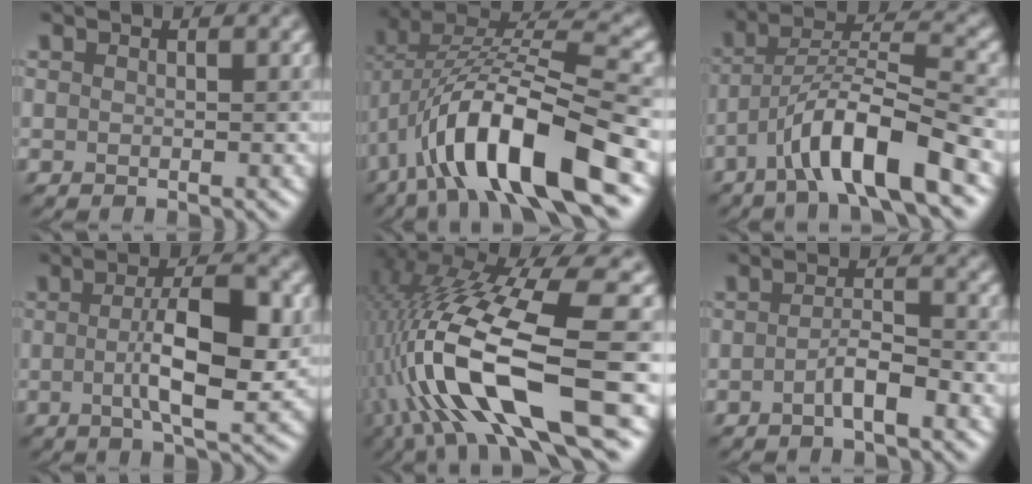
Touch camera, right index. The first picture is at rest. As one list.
[{"total": 12.9, "force": [-5.0, 4.3, 11.1], "torque": [-0.195, 0.009, -0.089]}, {"total": 8.3, "force": [-4.5, 1.7, 6.9], "torque": [-0.118, 0.015, -0.083]}, {"total": 7.3, "force": [-0.2, 2.0, 7.1], "torque": [-0.117, 0.000, -0.004]}, {"total": 15.0, "force": [-3.5, 4.4, 13.9], "torque": [-0.271, 0.017, -0.053]}, {"total": 2.4, "force": [-1.1, 0.5, 2.1], "torque": [-0.038, 0.008, -0.024]}]